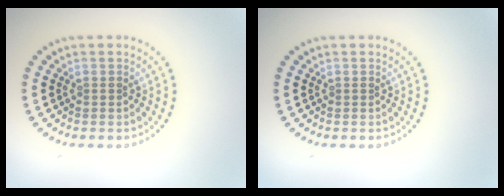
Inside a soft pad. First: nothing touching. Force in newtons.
{"total": 0.0}